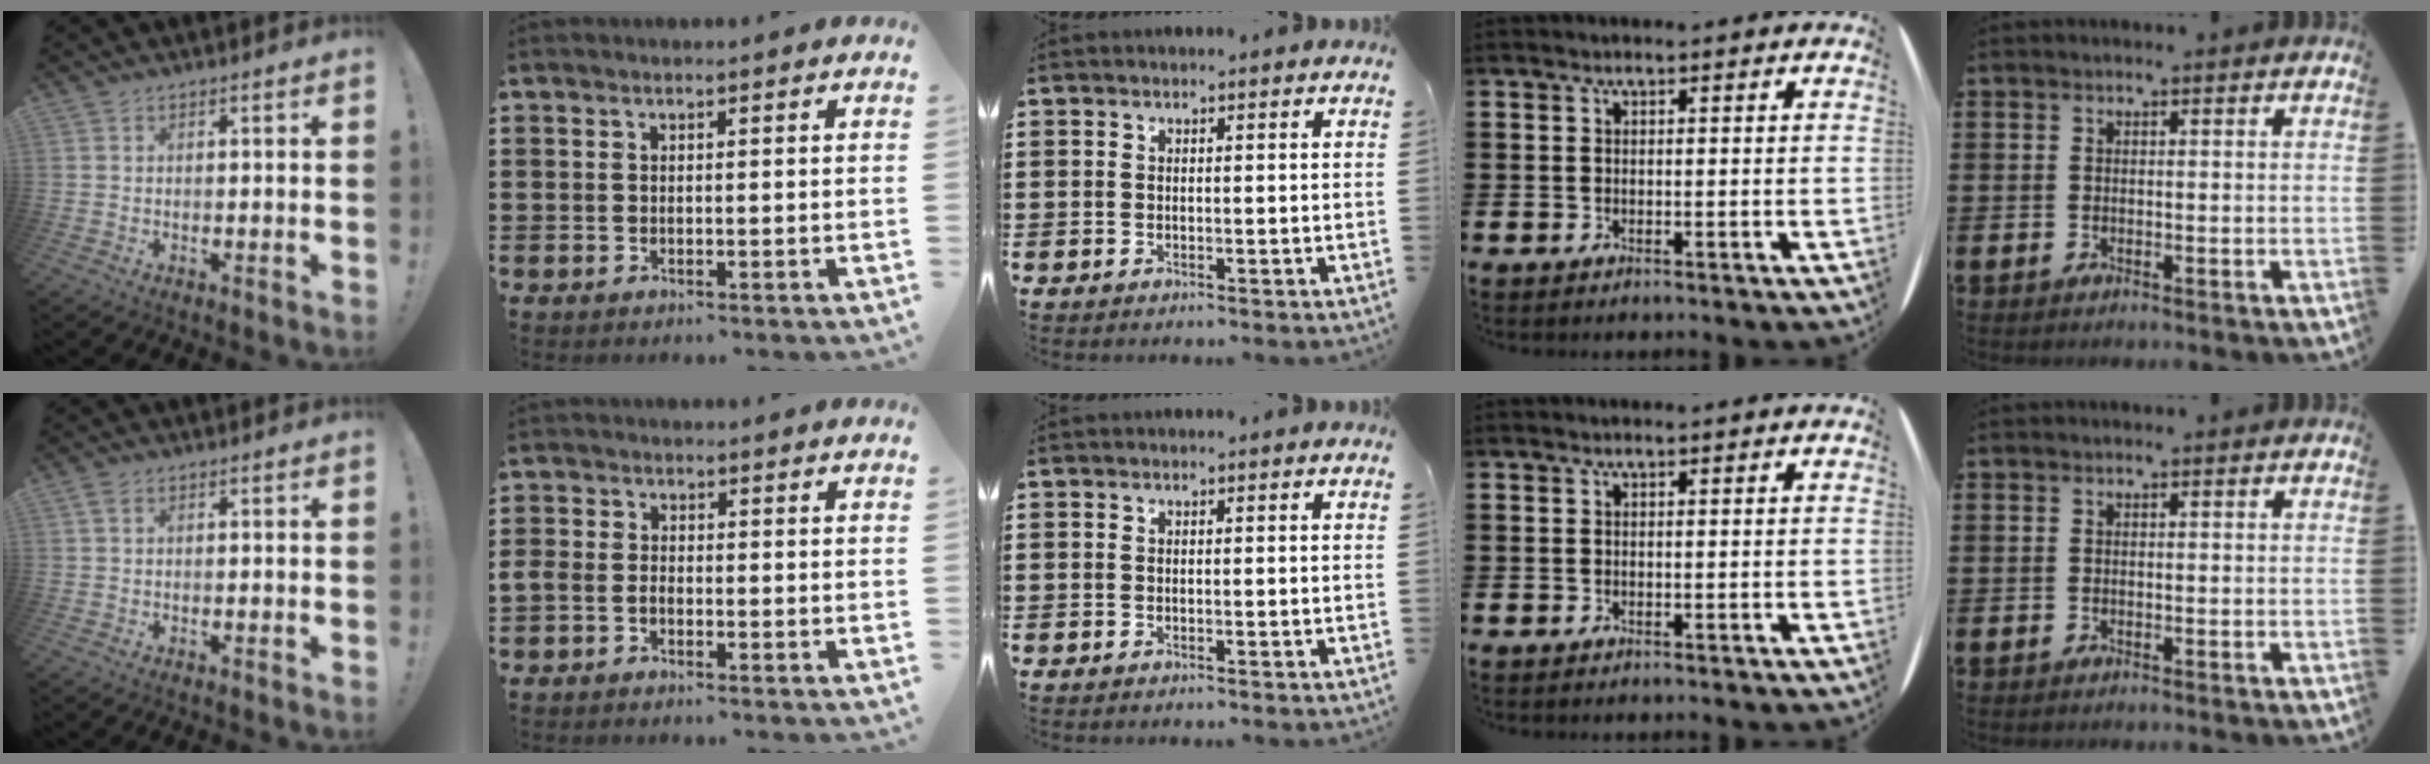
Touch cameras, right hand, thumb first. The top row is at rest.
{"thumb": {"total": 1.2, "force": [0.5, 0.8, 0.6], "torque": [-0.014, 0.005, 0.010]}, "index": {"total": 1.7, "force": [-1.5, 0.6, 0.7], "torque": [-0.016, 0.001, -0.030]}}